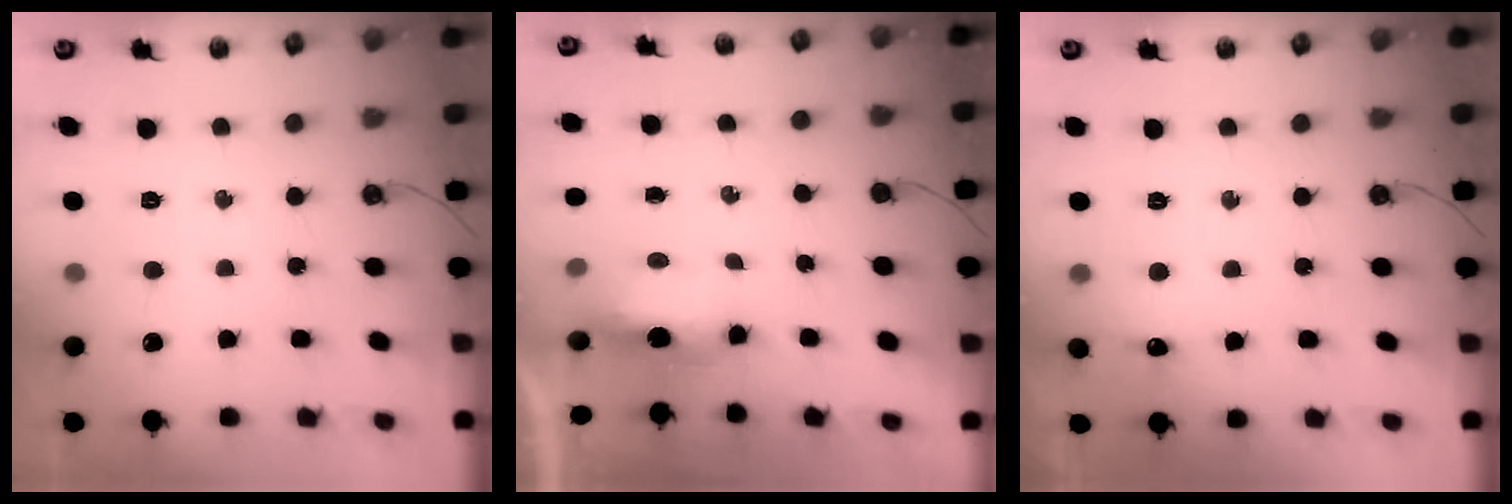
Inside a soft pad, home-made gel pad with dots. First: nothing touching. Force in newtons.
{"total": 6.1, "press": 6.0, "slide": 1.2}
{"total": 6.1, "press": 6.1, "slide": 0.8}